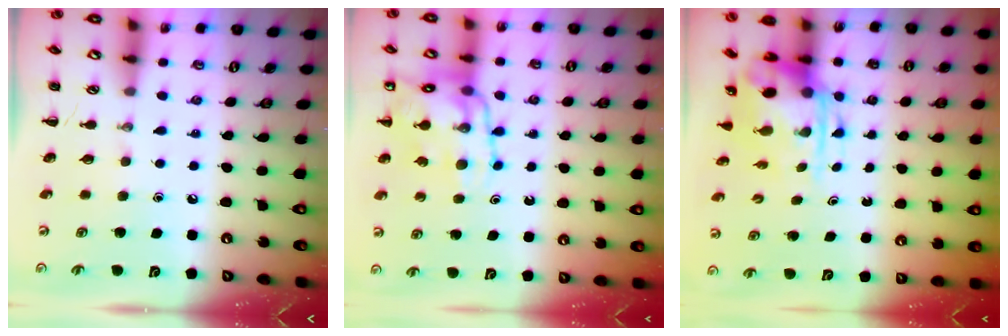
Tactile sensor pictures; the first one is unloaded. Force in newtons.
{"total": 13.1, "press": 12.8, "slide": 2.8}
{"total": 5.4, "press": 5.2, "slide": 1.3}